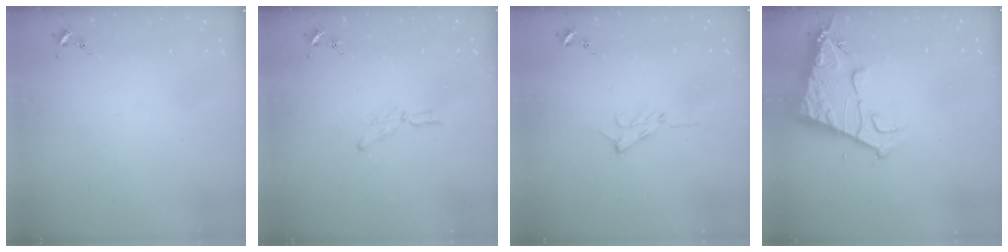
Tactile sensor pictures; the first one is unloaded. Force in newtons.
{"total": 6.4, "press": 6.4, "slide": 0.3}
{"total": 6.5, "press": 6.5, "slide": 0.8}
{"total": 13.0, "press": 12.9, "slide": 1.3}